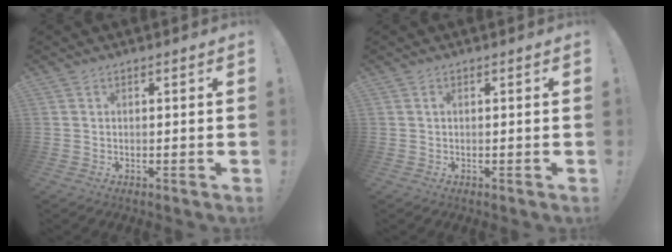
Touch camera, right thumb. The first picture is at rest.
{"total": 0.0}